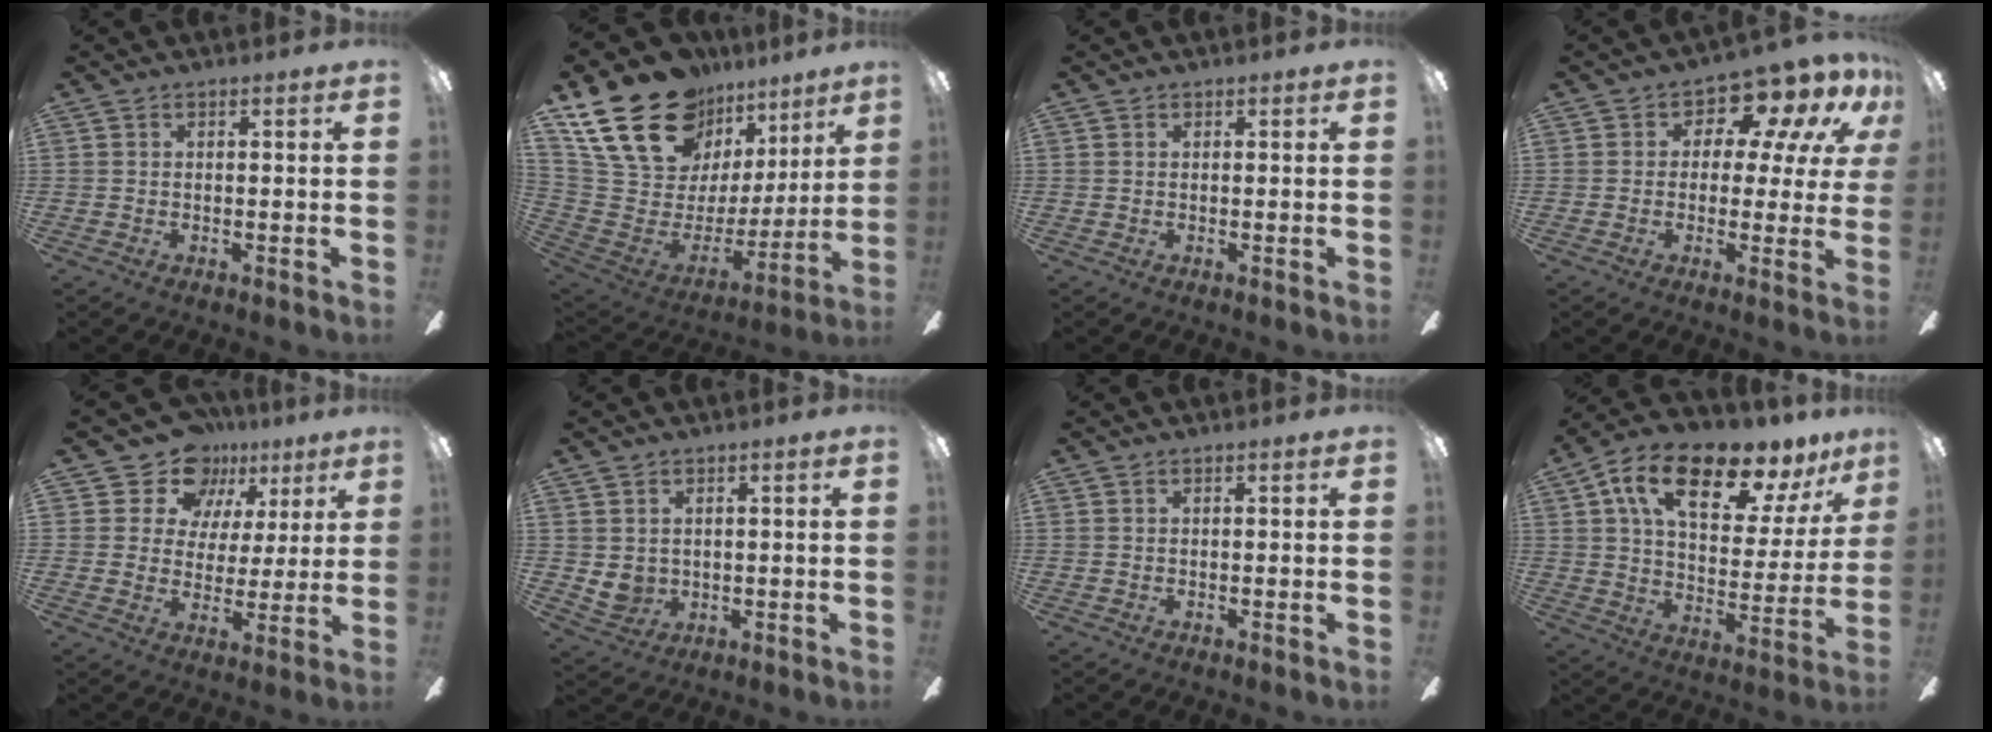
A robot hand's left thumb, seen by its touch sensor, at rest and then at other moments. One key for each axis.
{"total": 24.4, "fx": 16.1, "fy": 13.8, "fz": 12.1, "tx": -0.230, "ty": -0.091, "tz": 0.307}
{"total": 0.0}
{"total": 9.4, "fx": 5.7, "fy": 5.3, "fz": 5.2, "tx": -0.079, "ty": -0.041, "tz": 0.100}
{"total": 11.9, "fx": 7.6, "fy": 8.8, "fz": 2.6, "tx": -0.055, "ty": -0.046, "tz": 0.144}
{"total": 4.3, "fx": 1.4, "fy": 3.9, "fz": 1.2, "tx": -0.030, "ty": -0.003, "tz": 0.027}
{"total": 0.0}
{"total": 18.6, "fx": 12.0, "fy": 7.8, "fz": 11.9, "tx": -0.202, "ty": -0.063, "tz": 0.201}